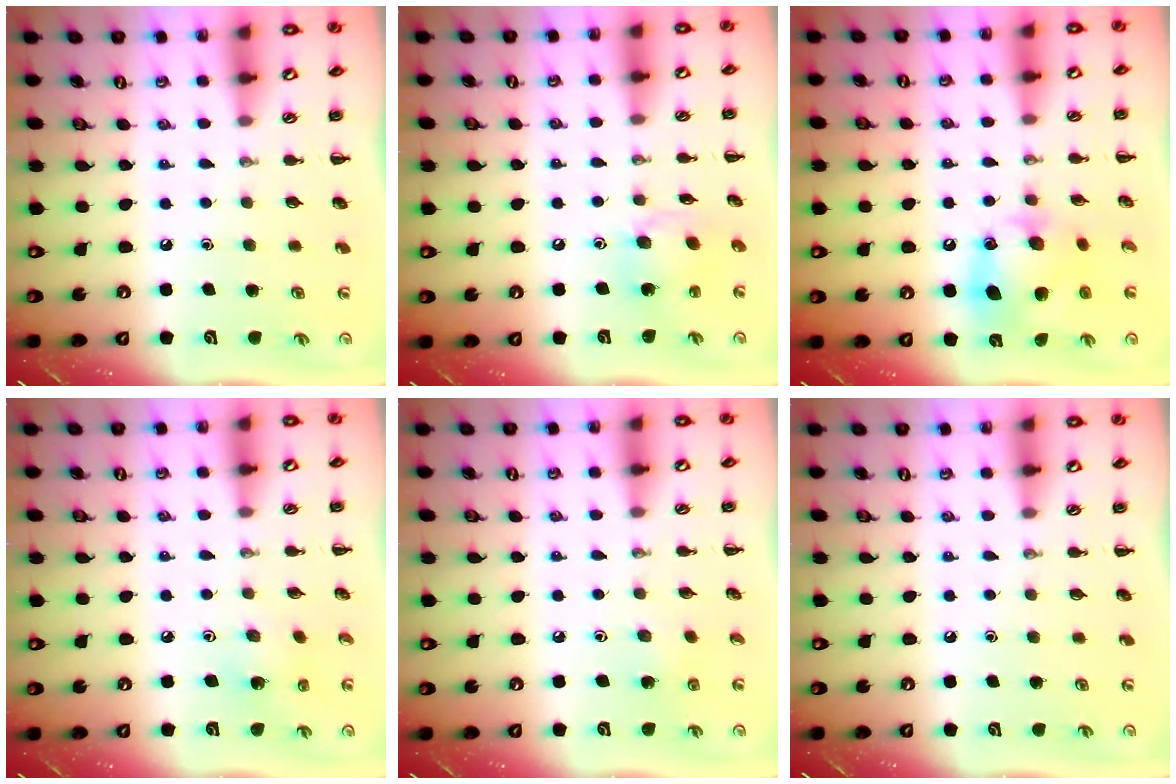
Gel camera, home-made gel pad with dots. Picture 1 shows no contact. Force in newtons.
{"total": 8.0, "press": 7.9, "slide": 0.6}
{"total": 13.0, "press": 12.9, "slide": 1.7}
{"total": 3.6, "press": 3.5, "slide": 0.9}
{"total": 2.7, "press": 2.5, "slide": 0.8}
{"total": 0.0}